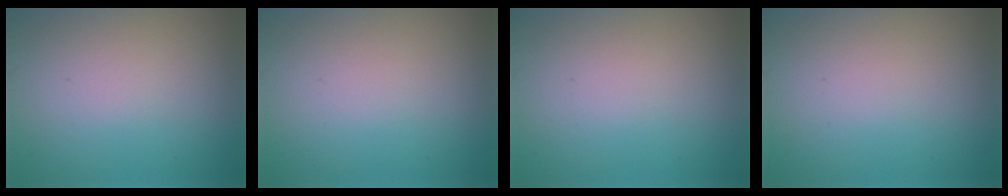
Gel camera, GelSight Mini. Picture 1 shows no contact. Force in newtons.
{"total": 0.0}
{"total": 0.0}
{"total": 0.0}